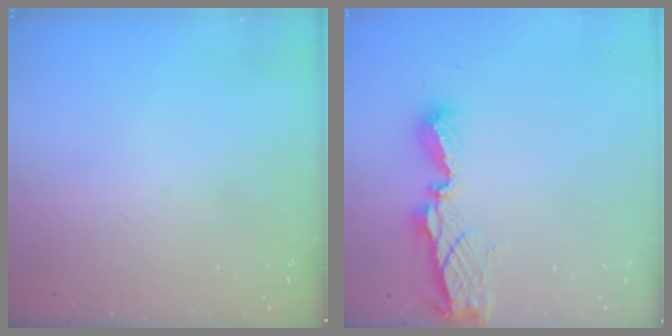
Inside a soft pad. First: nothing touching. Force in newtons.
{"total": 8.5, "press": 8.5, "slide": 0.3}